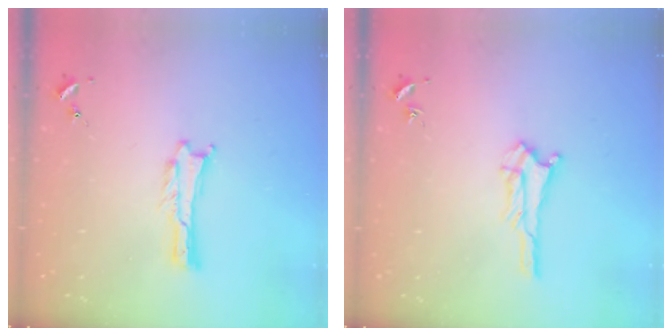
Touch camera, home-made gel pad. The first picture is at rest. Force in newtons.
{"total": 2.3, "press": 2.2, "slide": 0.2}